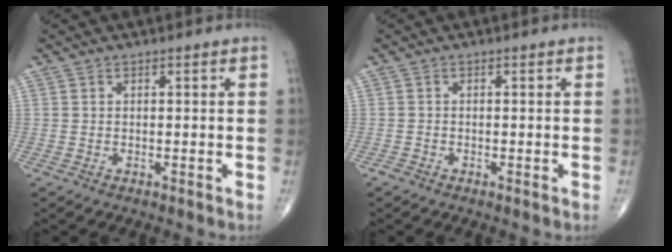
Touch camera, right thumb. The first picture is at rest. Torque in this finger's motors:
{"motor_torque": [0.57, 0.43, -0.08, -0.22, -0.02]}